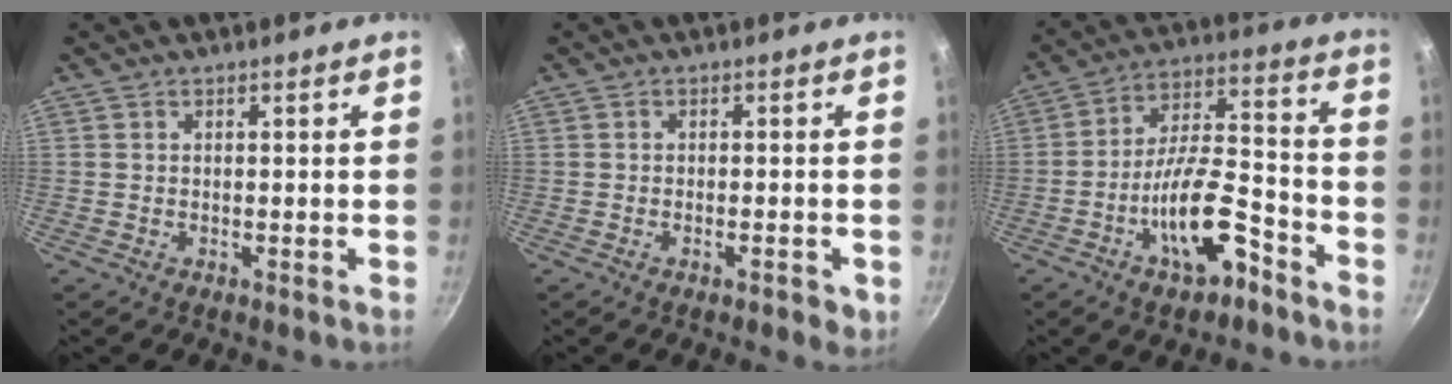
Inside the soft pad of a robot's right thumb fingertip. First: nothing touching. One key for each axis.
{"total": 3.3, "fx": -1.3, "fy": 1.3, "fz": 2.8, "tx": -0.038, "ty": 0.004, "tz": -0.020}
{"total": 14.7, "fx": -7.3, "fy": 6.0, "fz": 11.2, "tx": -0.170, "ty": 0.058, "tz": -0.121}